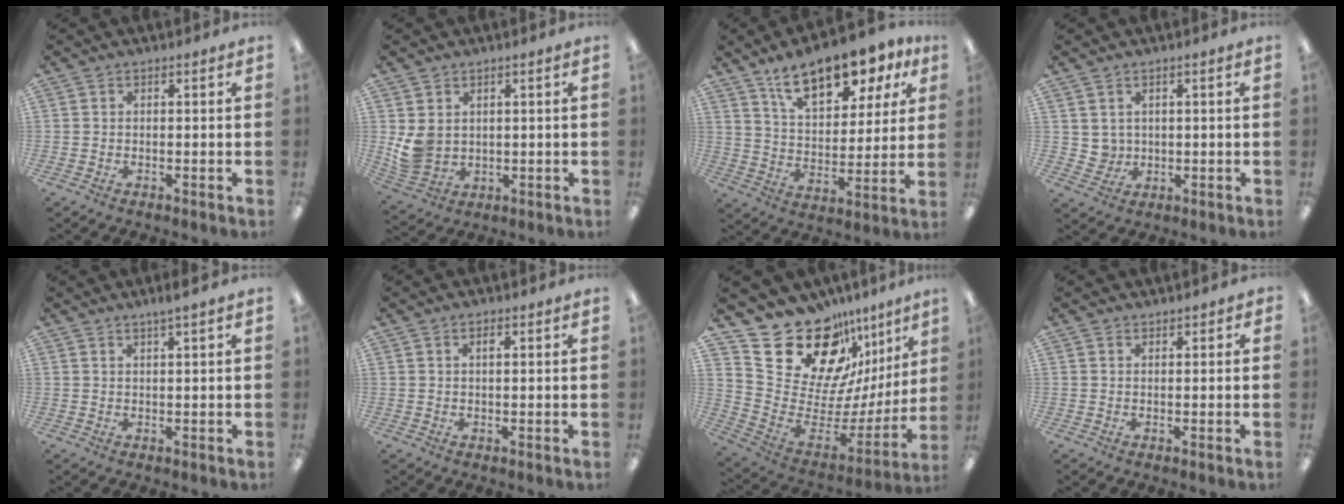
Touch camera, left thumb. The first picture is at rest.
{"total": 5.8, "force": [1.8, 4.8, 2.9], "torque": [-0.064, -0.004, 0.038]}
{"total": 16.6, "force": [11.4, 7.6, 9.4], "torque": [-0.147, -0.050, 0.196]}
{"total": 3.3, "force": [1.9, 2.8, 0.1], "torque": [-0.005, -0.006, 0.034]}
{"total": 2.3, "force": [1.7, -0.1, 1.5], "torque": [-0.031, -0.001, 0.030]}
{"total": 1.4, "force": [0.7, 0.5, 1.1], "torque": [-0.016, 0.000, 0.010]}
{"total": 23.3, "force": [17.1, 12.0, 10.3], "torque": [-0.155, -0.134, 0.324]}
{"total": 1.0, "force": [0.8, 0.5, 0.2], "torque": [-0.004, 0.001, 0.016]}